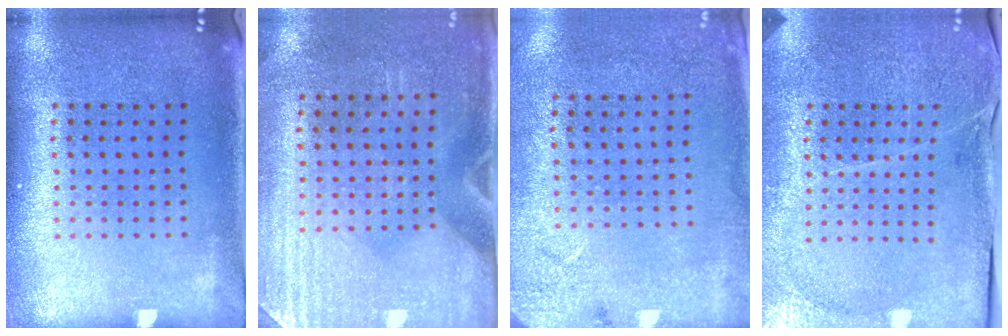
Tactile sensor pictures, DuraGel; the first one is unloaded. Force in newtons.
{"total": 3.0, "press": 2.6, "slide": 1.5}
{"total": 2.6, "press": 2.1, "slide": 1.6}
{"total": 3.3, "press": 3.2, "slide": 0.6}